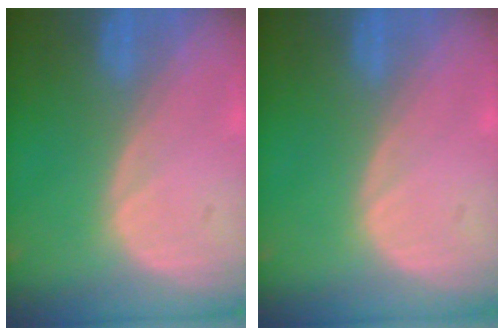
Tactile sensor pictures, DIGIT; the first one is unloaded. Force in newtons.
{"total": 0.0}